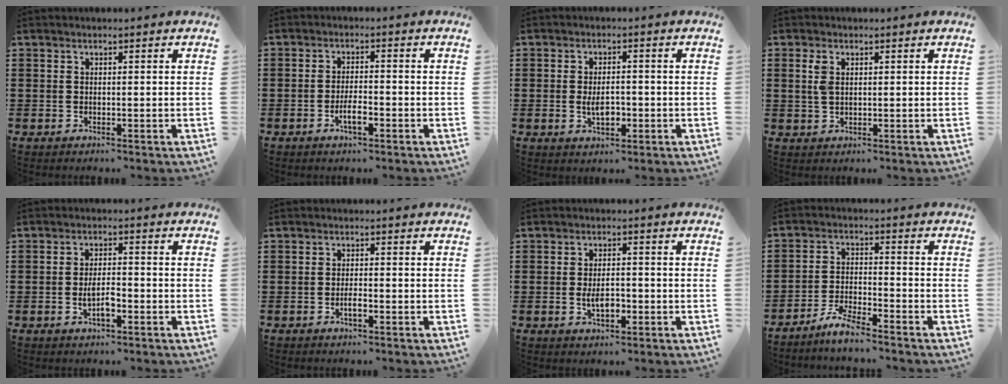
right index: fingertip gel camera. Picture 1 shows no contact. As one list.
[{"total": 3.6, "force": [-1.7, 1.2, 3.0], "torque": [-0.049, 0.005, -0.029]}, {"total": 4.2, "force": [-0.8, 2.0, 3.5], "torque": [-0.056, 0.002, -0.016]}, {"total": 2.3, "force": [0.7, 1.2, 1.8], "torque": [-0.041, 0.004, 0.012]}, {"total": 4.2, "force": [-1.4, 1.5, 3.7], "torque": [-0.078, 0.001, -0.028]}, {"total": 2.1, "force": [-0.9, 0.6, 1.8], "torque": [-0.032, 0.002, -0.015]}, {"total": 4.3, "force": [-1.2, 2.0, 3.6], "torque": [-0.070, 0.004, -0.022]}, {"total": 4.6, "force": [-4.4, 0.2, 1.6], "torque": [-0.043, 0.001, -0.088]}]